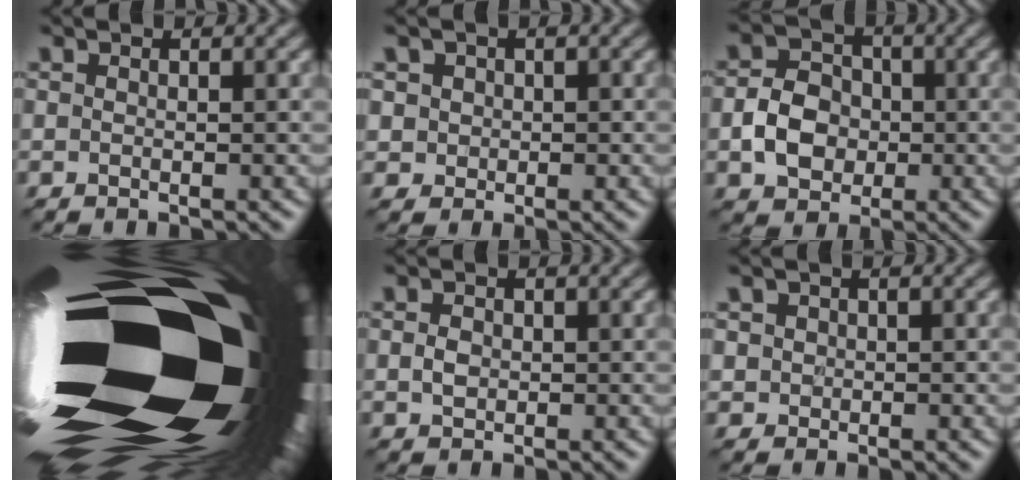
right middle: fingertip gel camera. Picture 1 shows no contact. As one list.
[{"total": 2.9, "force": [1.1, 2.5, 1.0], "torque": [-0.018, 0.009, 0.019]}, {"total": 4.0, "force": [-1.4, 3.1, 2.1], "torque": [-0.035, 0.005, -0.027]}, {"total": 23.1, "force": [-5.0, 12.0, 19.1], "torque": [-0.281, 0.007, -0.094]}, {"total": 0.8, "force": [-0.4, 0.6, 0.4], "torque": [-0.010, -0.001, -0.005]}, {"total": 2.0, "force": [0.7, 1.7, 0.7], "torque": [-0.016, 0.008, 0.017]}]